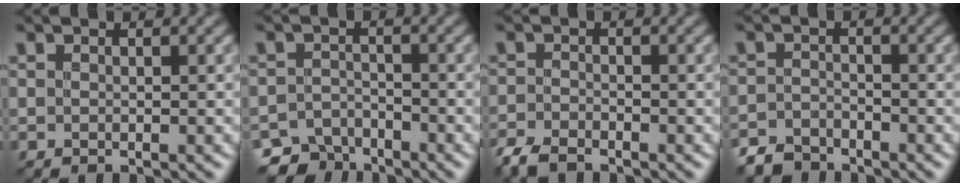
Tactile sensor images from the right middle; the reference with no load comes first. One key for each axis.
{"total": 4.4, "fx": -3.8, "fy": 2.2, "fz": 0.7, "tx": -0.002, "ty": -0.010, "tz": -0.066}
{"total": 3.1, "fx": -2.5, "fy": 1.1, "fz": 1.3, "tx": -0.026, "ty": -0.007, "tz": -0.059}
{"total": 2.9, "fx": -2.6, "fy": 1.2, "fz": 0.4, "tx": -0.005, "ty": -0.001, "tz": -0.057}